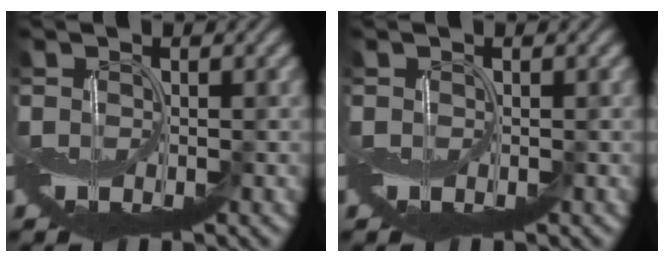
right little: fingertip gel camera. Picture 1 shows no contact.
{"total": 0.0}